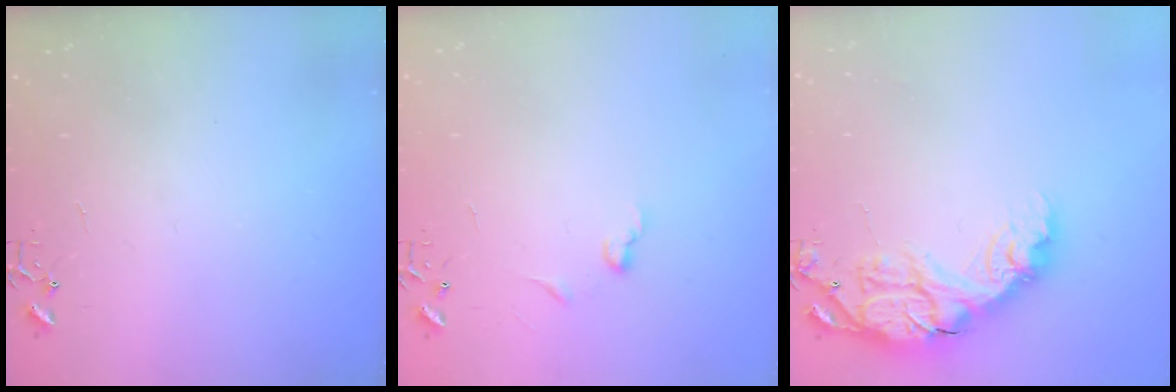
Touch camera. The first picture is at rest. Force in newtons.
{"total": 5.7, "press": 5.6, "slide": 0.8}
{"total": 17.2, "press": 17.2, "slide": 0.5}